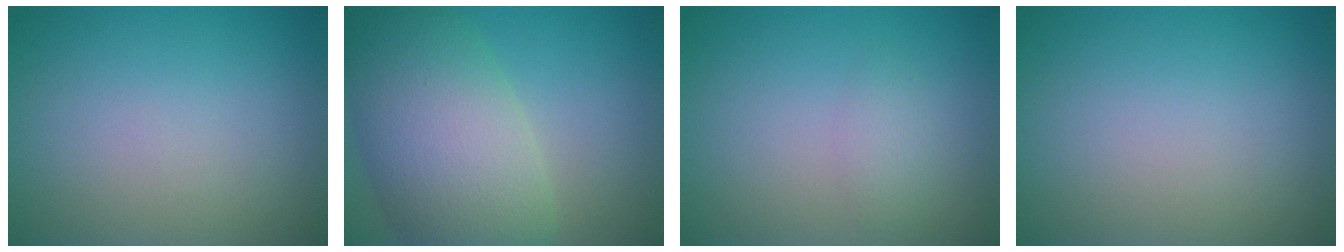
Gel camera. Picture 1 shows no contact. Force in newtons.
{"total": 10.4, "press": 10.4, "slide": 0.2}
{"total": 1.3, "press": 1.3, "slide": 0.0}
{"total": 0.0}